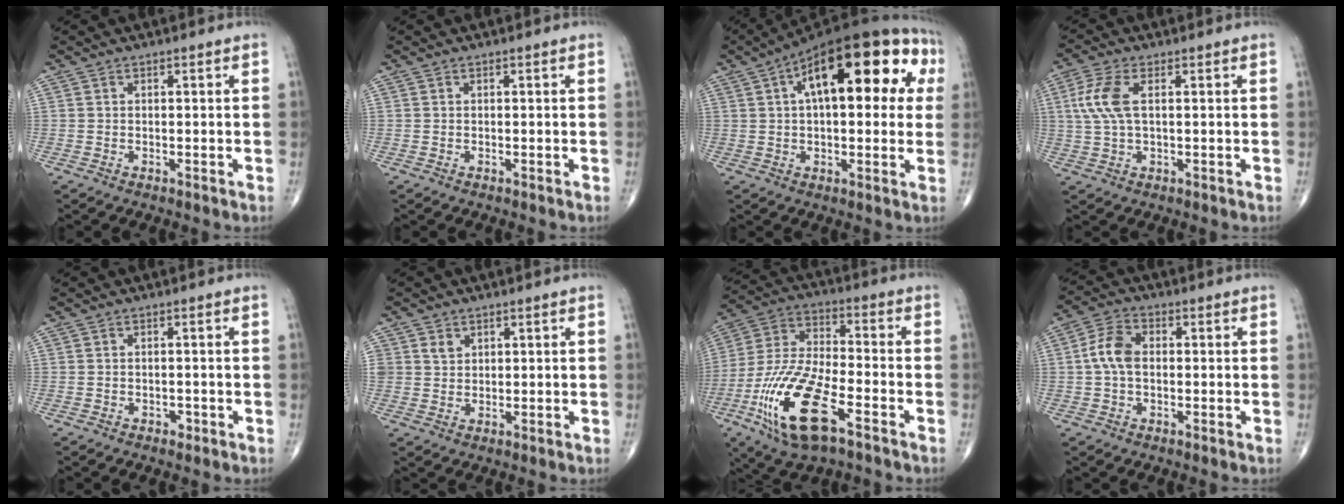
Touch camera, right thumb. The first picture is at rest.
{"total": 0.0}
{"total": 23.8, "force": [6.6, 10.3, 20.4], "torque": [-0.280, 0.045, 0.088]}
{"total": 6.8, "force": [1.4, 3.0, 6.0], "torque": [-0.153, 0.010, 0.028]}
{"total": 0.9, "force": [-0.6, 0.5, 0.4], "torque": [-0.004, 0.001, -0.010]}
{"total": 2.7, "force": [1.3, 2.2, 0.7], "torque": [0.002, -0.009, 0.024]}
{"total": 19.2, "force": [-8.7, 7.0, 15.6], "torque": [-0.330, 0.022, -0.157]}
{"total": 6.3, "force": [0.1, 4.1, 4.8], "torque": [-0.098, 0.018, -0.006]}